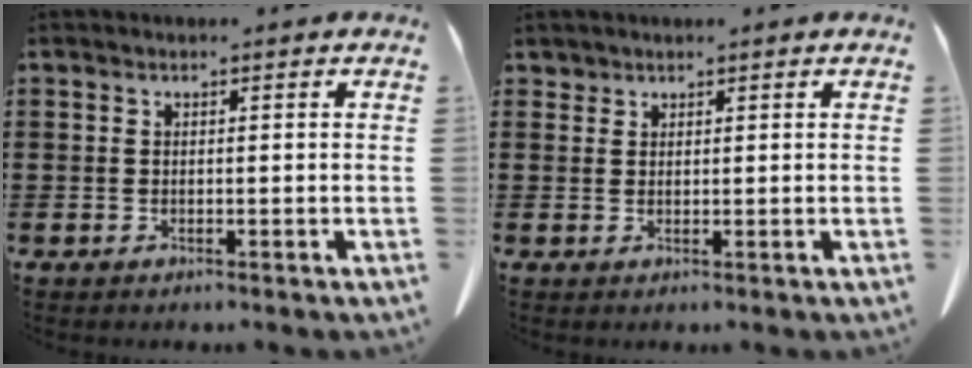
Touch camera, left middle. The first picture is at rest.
{"total": 1.2, "force": [1.1, 0.5, 0.1], "torque": [-0.007, 0.002, 0.022]}